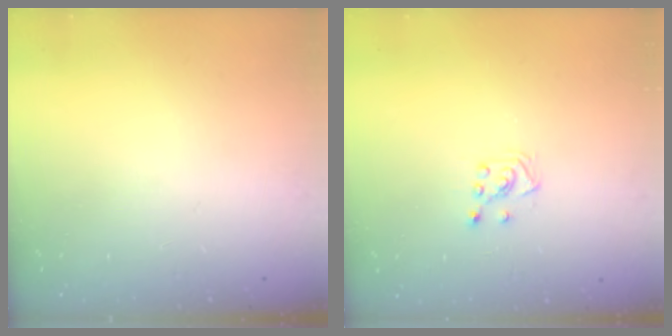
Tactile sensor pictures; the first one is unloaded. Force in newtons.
{"total": 4.7, "press": 4.7, "slide": 0.5}